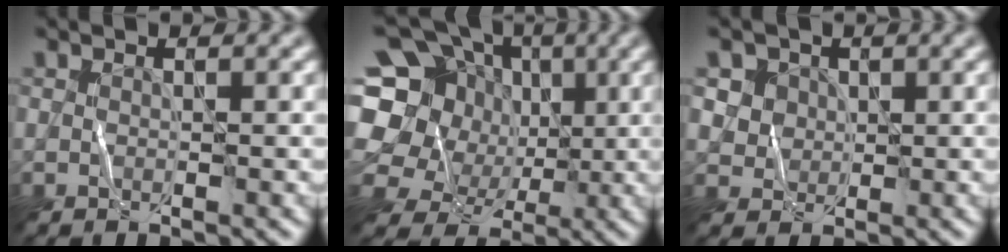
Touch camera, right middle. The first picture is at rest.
{"total": 16.1, "force": [0.7, 14.7, 6.7], "torque": [-0.159, 0.030, -0.006]}
{"total": 3.9, "force": [1.7, 3.3, 1.3], "torque": [-0.039, -0.001, 0.037]}